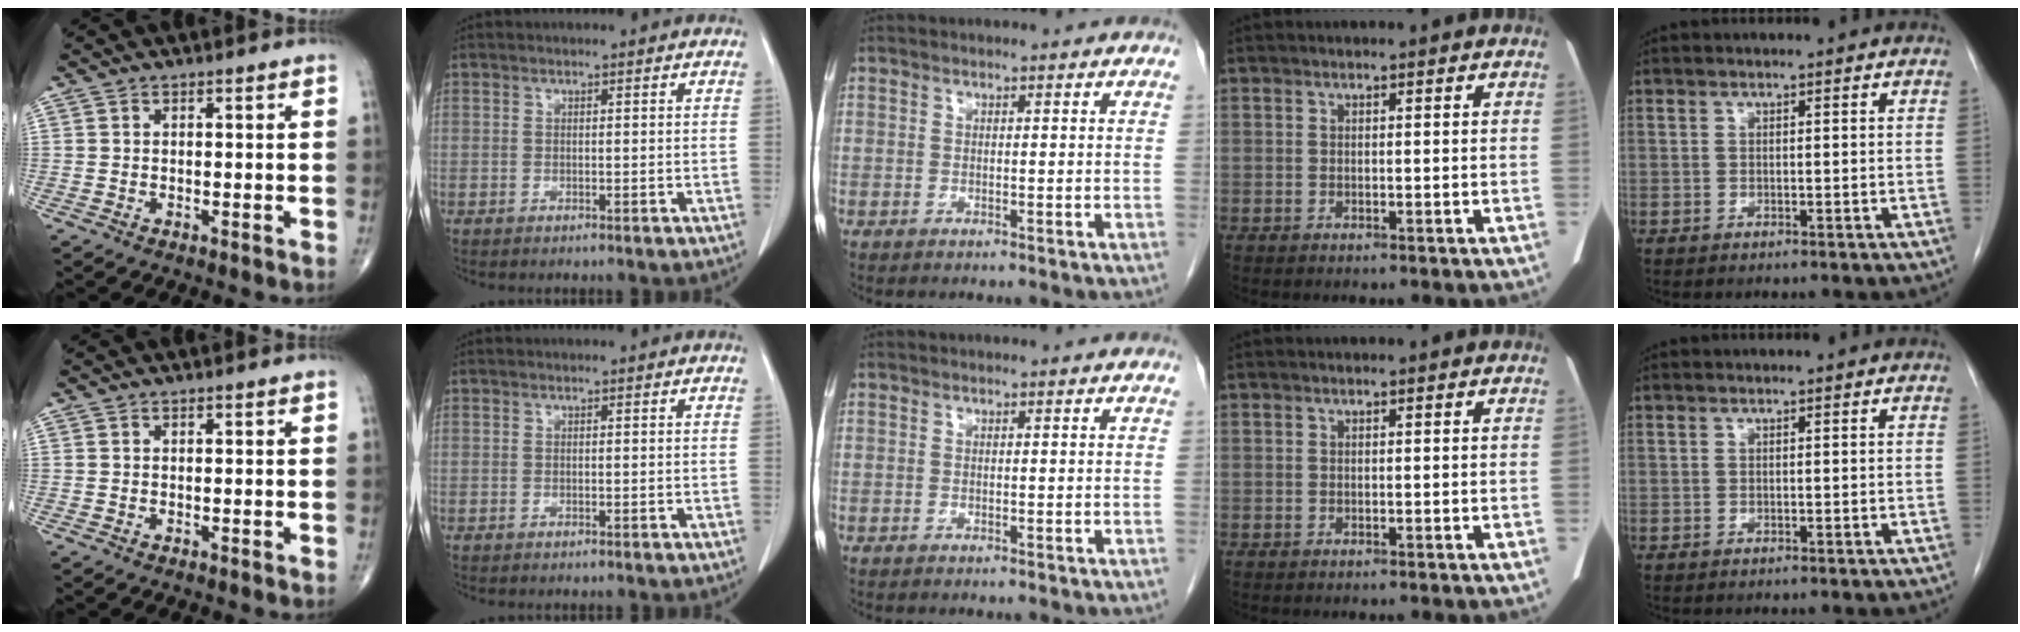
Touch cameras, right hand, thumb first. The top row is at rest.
{}